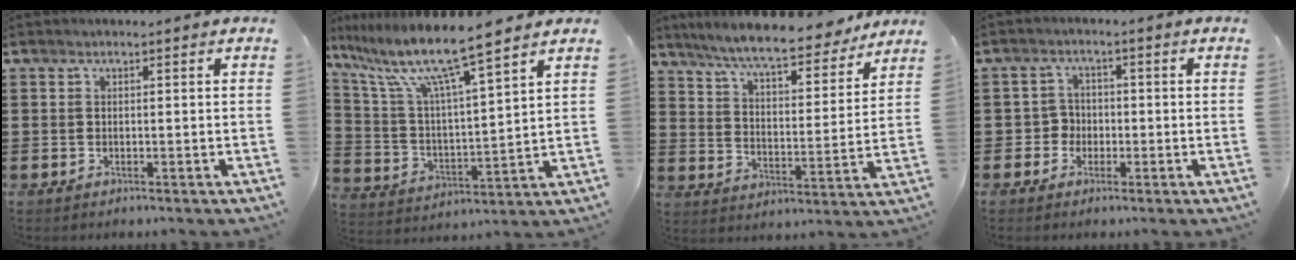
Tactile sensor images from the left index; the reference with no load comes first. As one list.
[{"total": 10.4, "force": [8.4, 0.1, 6.1], "torque": [-0.152, -0.046, 0.137]}, {"total": 8.6, "force": [7.7, 0.6, 3.7], "torque": [-0.104, -0.038, 0.134]}, {"total": 3.0, "force": [-1.1, 2.7, 0.8], "torque": [-0.026, 0.005, -0.025]}]